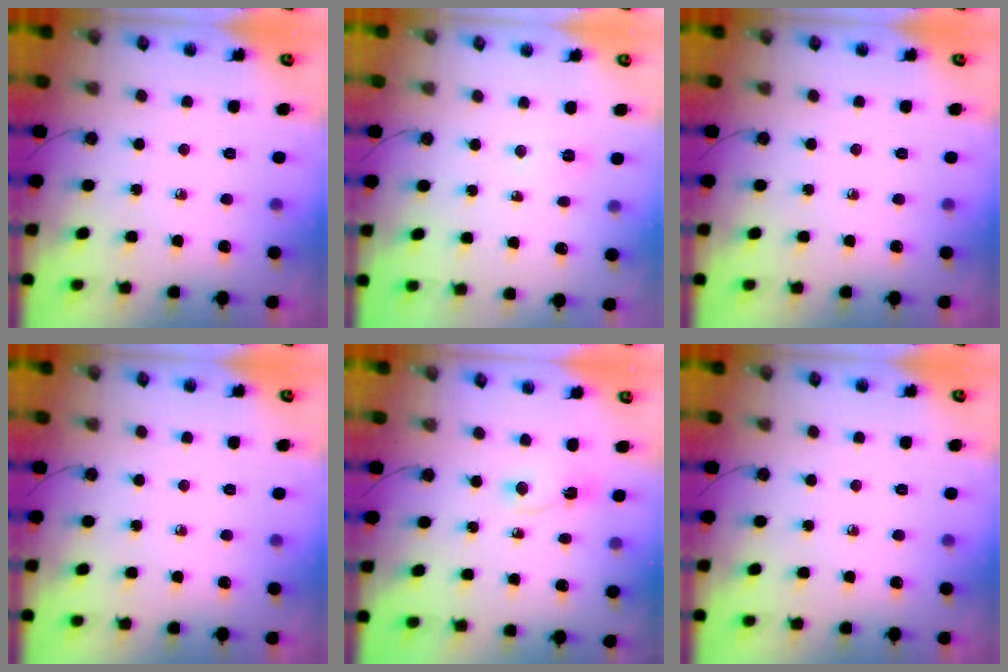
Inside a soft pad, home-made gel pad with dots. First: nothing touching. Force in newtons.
{"total": 3.1, "press": 2.8, "slide": 1.3}
{"total": 0.0}
{"total": 0.0}
{"total": 2.3, "press": 2.3, "slide": 0.4}
{"total": 0.0}